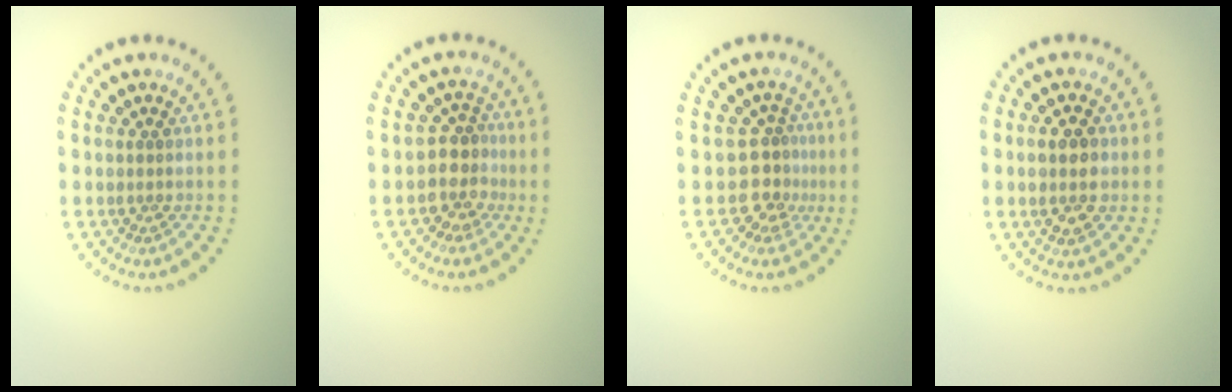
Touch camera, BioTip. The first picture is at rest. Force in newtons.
{"total": 3.0, "press": 2.4, "slide": 1.8}
{"total": 2.9, "press": 2.1, "slide": 2.0}
{"total": 3.8, "press": 3.8, "slide": 0.1}